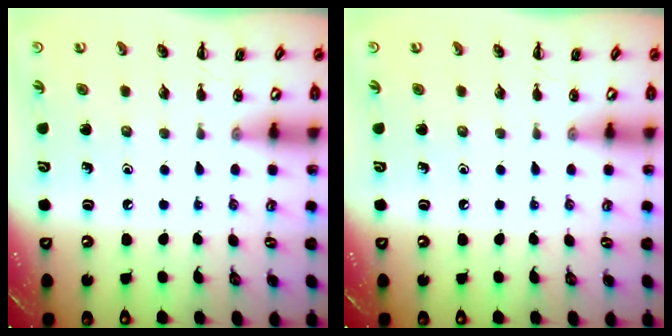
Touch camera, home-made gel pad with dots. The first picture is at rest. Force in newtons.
{"total": 0.0}